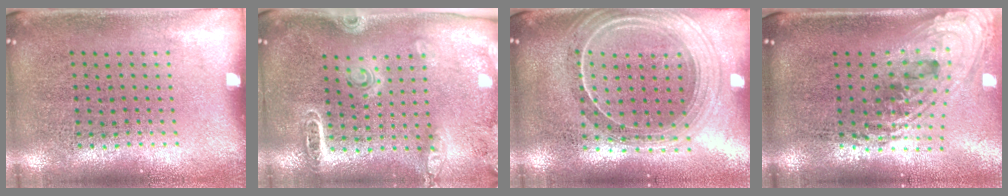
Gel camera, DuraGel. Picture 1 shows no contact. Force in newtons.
{"total": 1.7, "press": 1.7, "slide": 0.1}
{"total": 2.4, "press": 2.0, "slide": 1.2}
{"total": 2.4, "press": 1.7, "slide": 1.6}